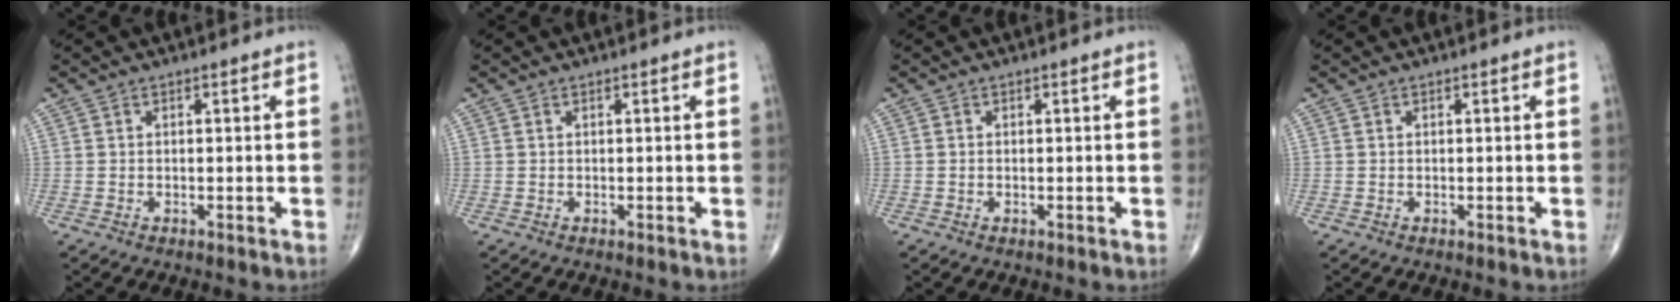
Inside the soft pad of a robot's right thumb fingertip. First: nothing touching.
{"total": 0.0}
{"total": 0.0}
{"total": 0.0}